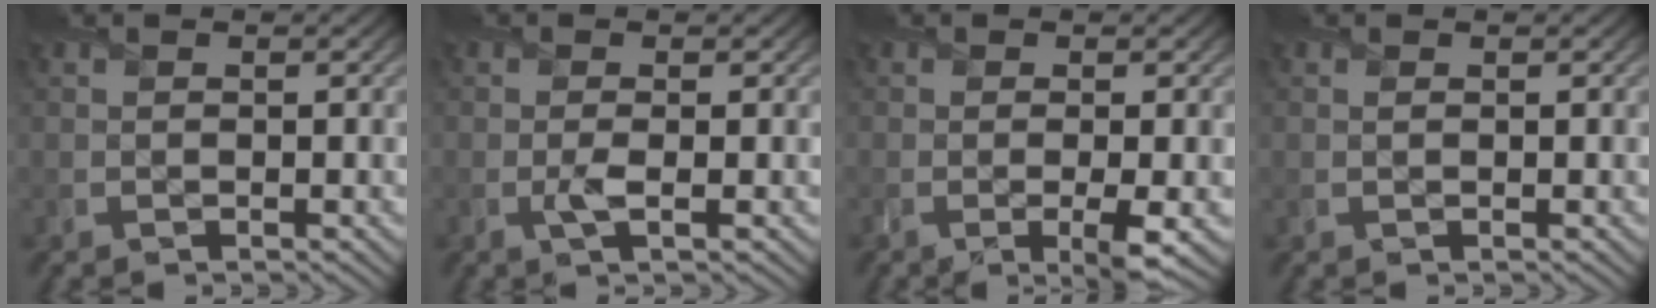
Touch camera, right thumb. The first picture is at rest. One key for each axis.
{"total": 1.0, "fx": -0.2, "fy": 0.2, "fz": 1.0, "tx": -0.018, "ty": -0.001, "tz": -0.007}
{"total": 2.9, "fx": -0.8, "fy": 0.5, "fz": 2.7, "tx": -0.050, "ty": -0.007, "tz": -0.015}
{"total": 0.0}